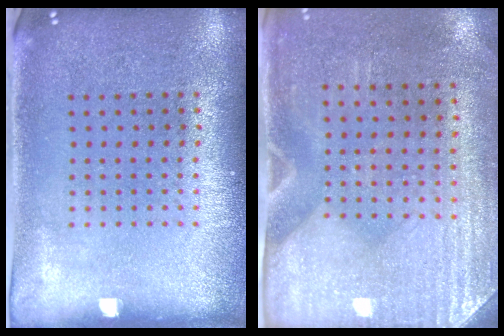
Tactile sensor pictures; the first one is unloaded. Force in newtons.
{"total": 3.0, "press": 2.6, "slide": 1.5}